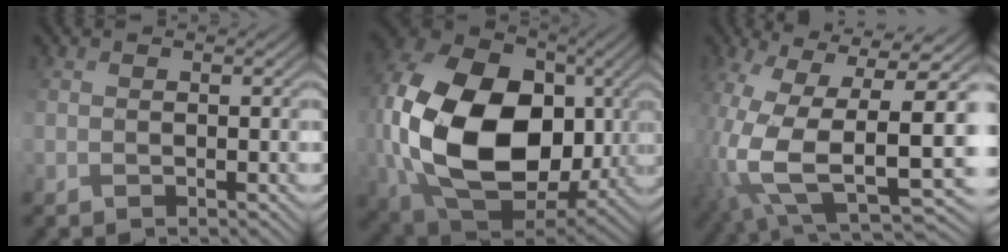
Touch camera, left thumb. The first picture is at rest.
{"total": 19.9, "force": [0.1, 13.8, 14.4], "torque": [-0.357, -0.026, 0.023]}
{"total": 16.5, "force": [-2.8, 7.3, 14.5], "torque": [-0.321, -0.049, -0.008]}